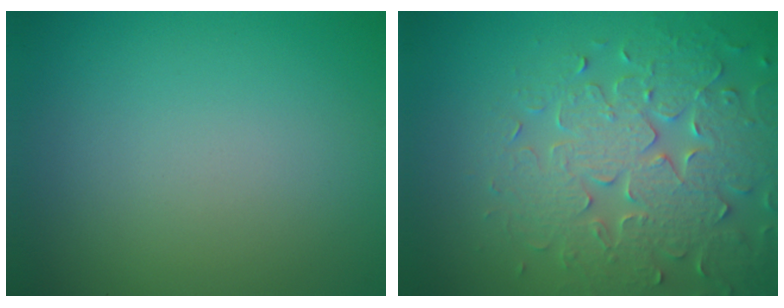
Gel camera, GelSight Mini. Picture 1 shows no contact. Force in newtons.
{"total": 6.7, "press": 5.6, "slide": 3.7}